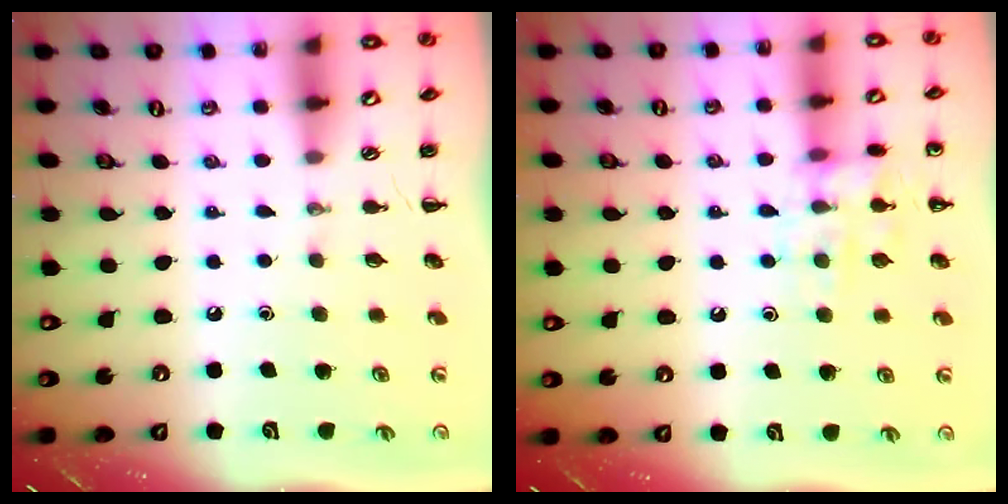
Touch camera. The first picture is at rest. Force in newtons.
{"total": 11.8, "press": 11.8, "slide": 0.6}